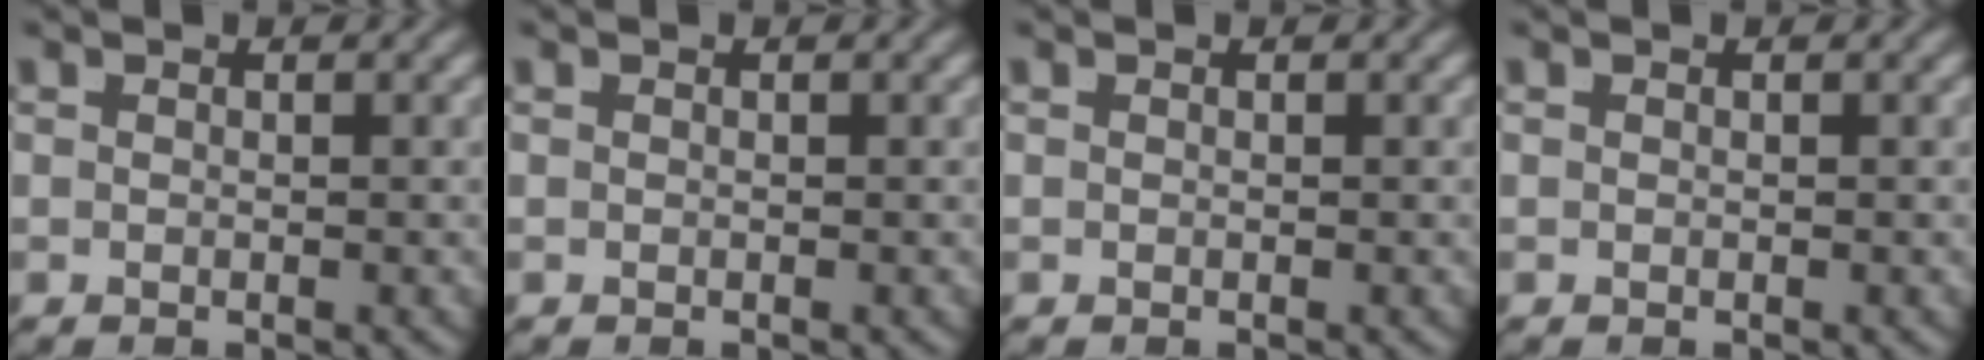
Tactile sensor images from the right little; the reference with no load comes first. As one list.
[{"total": 0.0}, {"total": 0.0}, {"total": 0.0}]